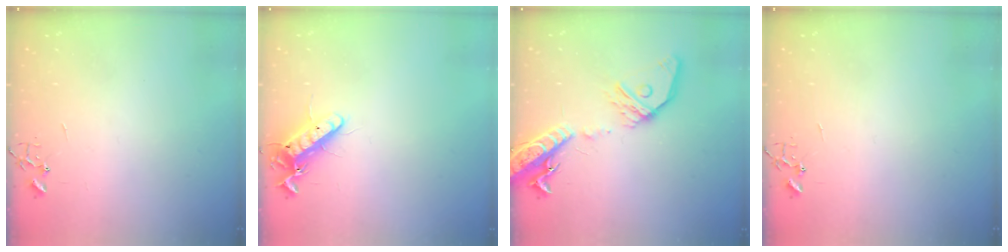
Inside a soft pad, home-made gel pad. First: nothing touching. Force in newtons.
{"total": 13.1, "press": 12.9, "slide": 2.2}
{"total": 19.6, "press": 19.2, "slide": 4.0}
{"total": 0.0}